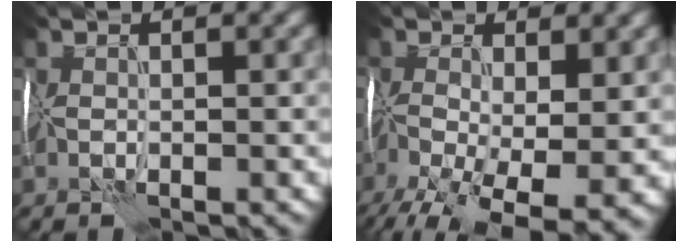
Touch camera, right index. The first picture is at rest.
{"total": 11.9, "force": [-4.9, 5.5, 9.4], "torque": [-0.178, -0.041, -0.060]}